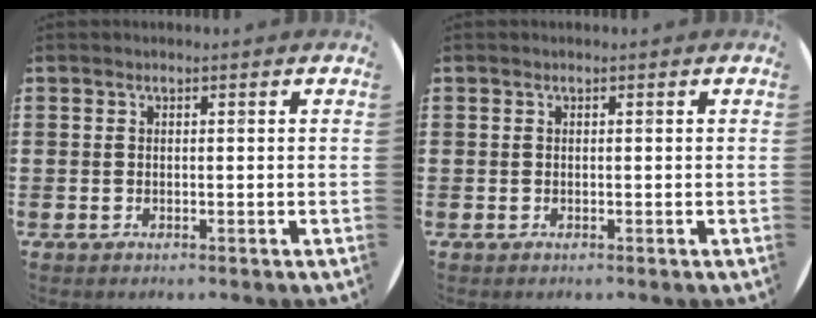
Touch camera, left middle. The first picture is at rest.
{"total": 0.0}